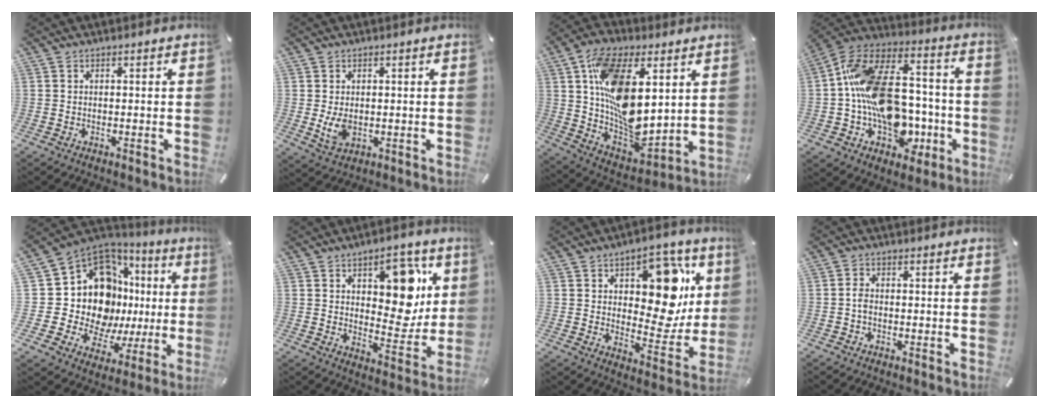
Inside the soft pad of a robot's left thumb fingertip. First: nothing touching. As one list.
[{"total": 4.9, "force": [-0.1, 3.5, 3.5], "torque": [-0.075, -0.005, -0.004]}, {"total": 19.4, "force": [5.6, 10.5, 15.3], "torque": [-0.286, -0.027, 0.102]}, {"total": 21.7, "force": [-2.6, 15.7, 14.7], "torque": [-0.271, 0.018, -0.032]}, {"total": 18.4, "force": [3.0, 13.4, 12.3], "torque": [-0.248, -0.065, 0.066]}, {"total": 14.6, "force": [6.2, 8.4, 10.3], "torque": [-0.123, -0.031, 0.104]}, {"total": 17.4, "force": [6.7, 10.1, 12.4], "torque": [-0.145, -0.042, 0.111]}, {"total": 1.9, "force": [-0.5, 1.1, 1.5], "torque": [-0.029, 0.004, -0.011]}]